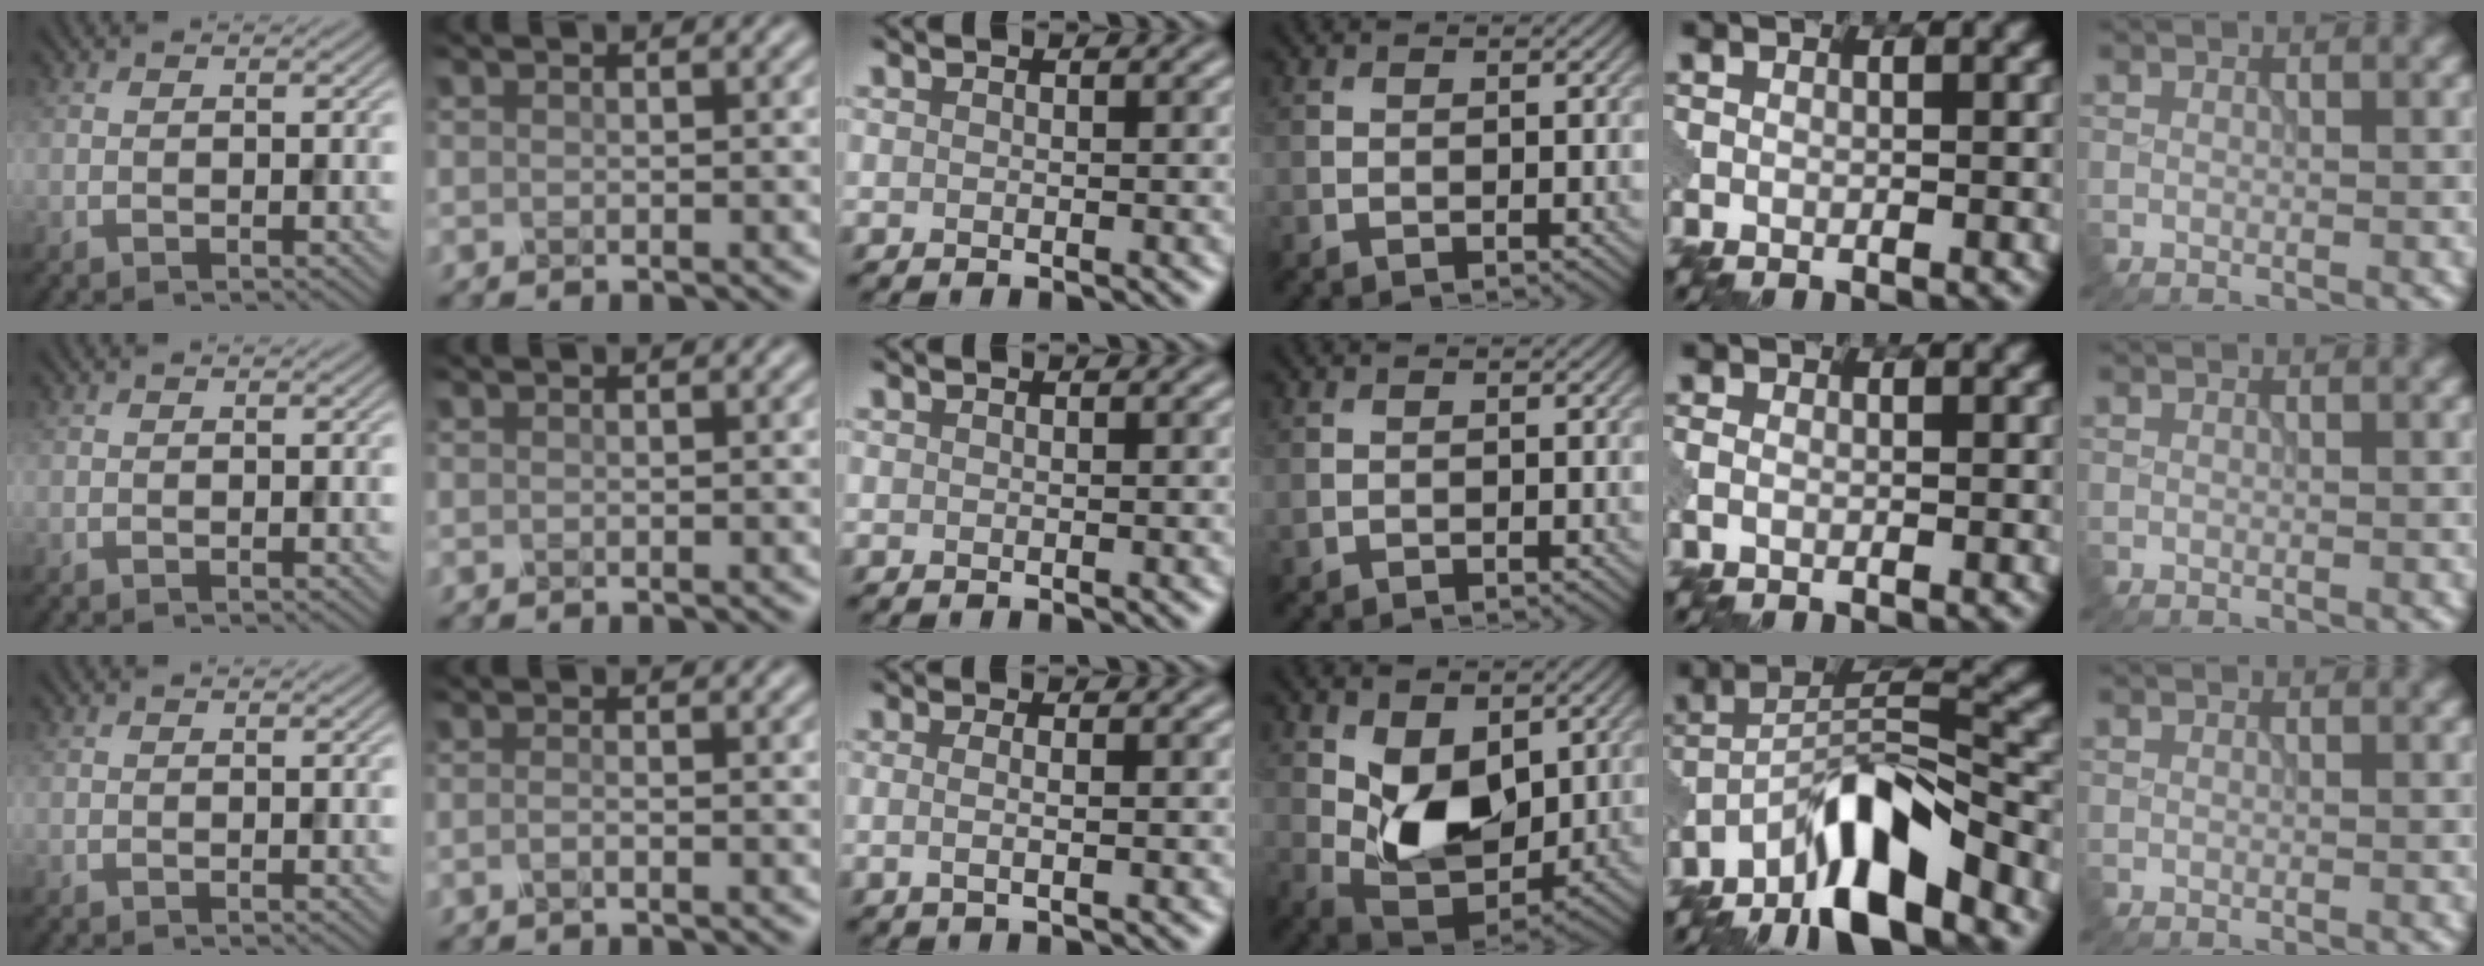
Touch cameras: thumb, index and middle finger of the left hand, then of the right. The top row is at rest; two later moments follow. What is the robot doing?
{"motion": "insert", "object": "pin"}